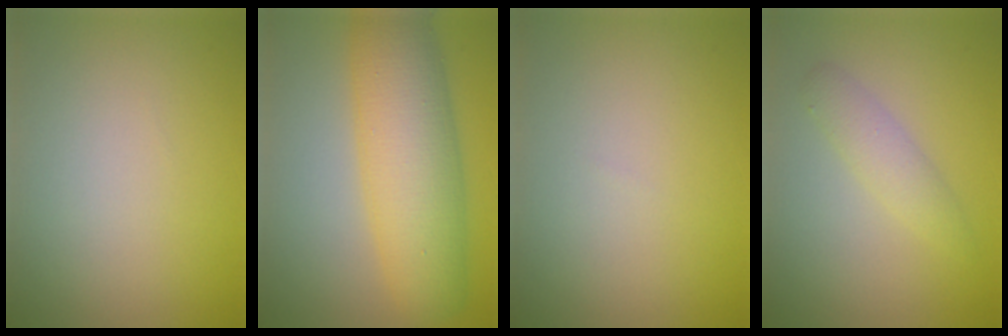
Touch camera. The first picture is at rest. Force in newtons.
{"total": 8.9, "press": 8.9, "slide": 0.2}
{"total": 0.0}
{"total": 2.2, "press": 2.2, "slide": 0.1}